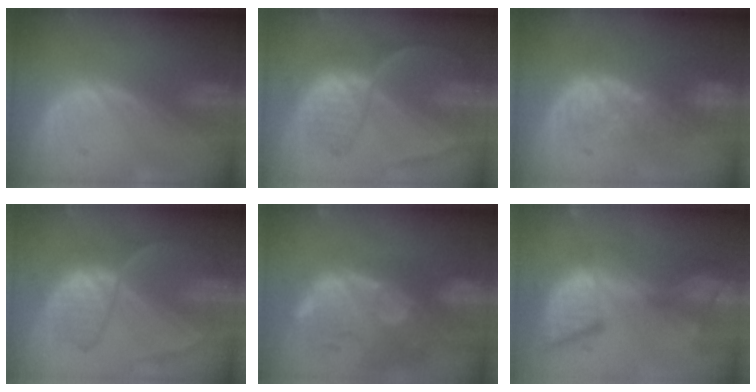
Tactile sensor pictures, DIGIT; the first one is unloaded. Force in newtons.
{"total": 8.8, "press": 7.5, "slide": 4.7}
{"total": 8.7, "press": 8.0, "slide": 3.6}
{"total": 6.8, "press": 6.7, "slide": 1.2}
{"total": 14.2, "press": 11.6, "slide": 8.2}
{"total": 13.2, "press": 11.2, "slide": 7.0}